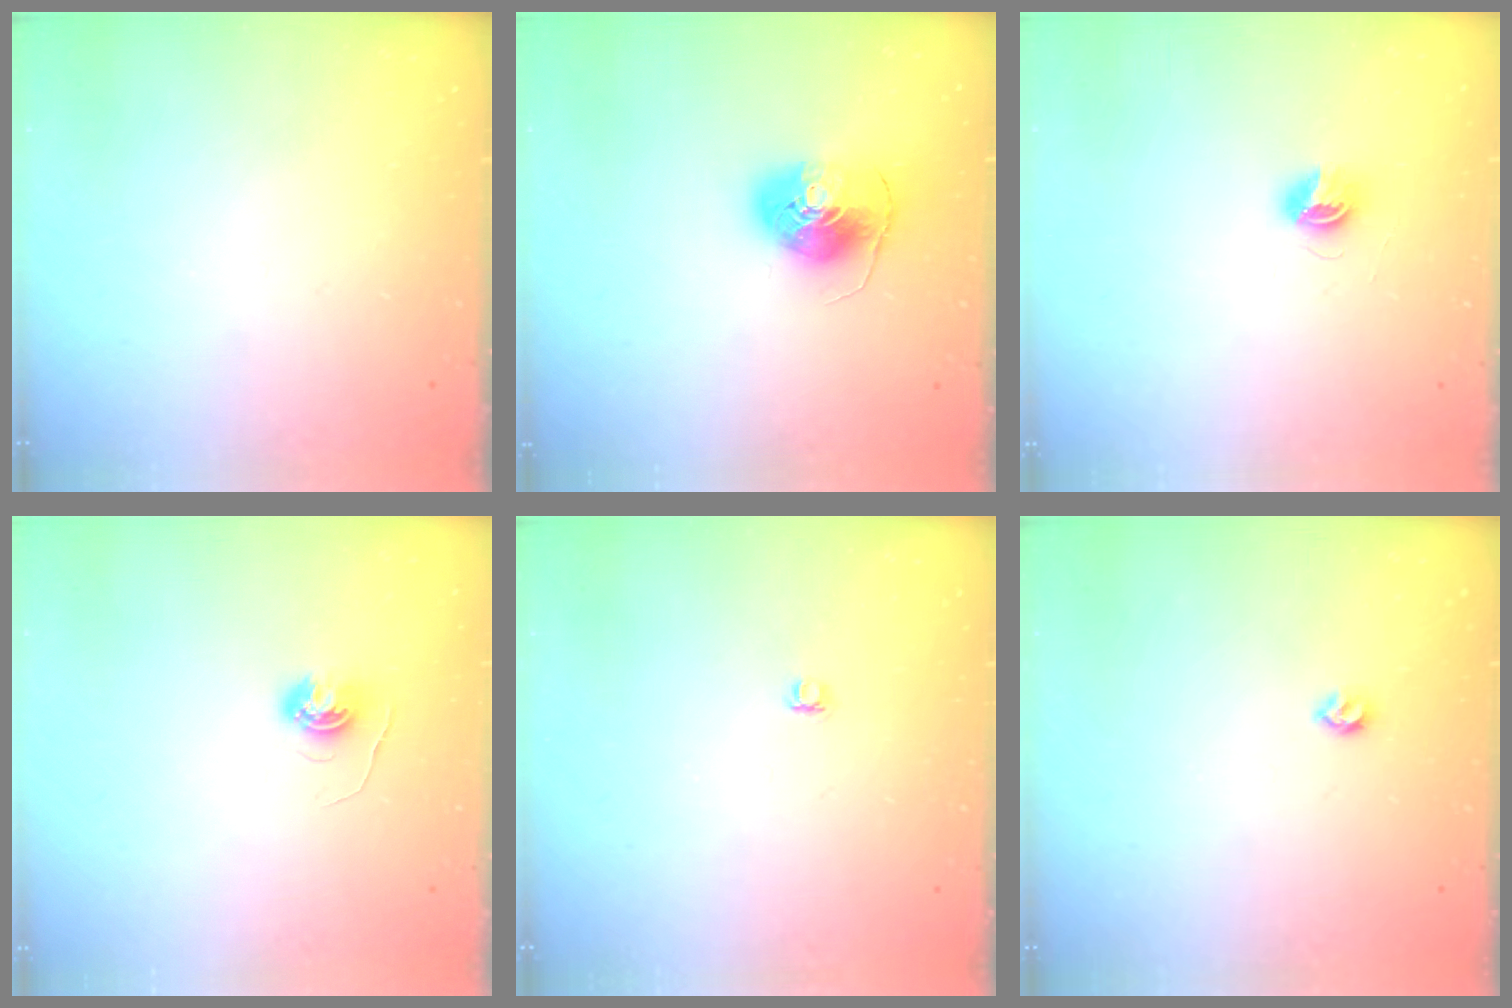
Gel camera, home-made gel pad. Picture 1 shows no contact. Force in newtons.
{"total": 8.1, "press": 8.1, "slide": 0.6}
{"total": 5.6, "press": 5.6, "slide": 0.5}
{"total": 5.0, "press": 5.0, "slide": 0.4}
{"total": 3.8, "press": 3.8, "slide": 0.5}
{"total": 4.9, "press": 4.8, "slide": 0.8}